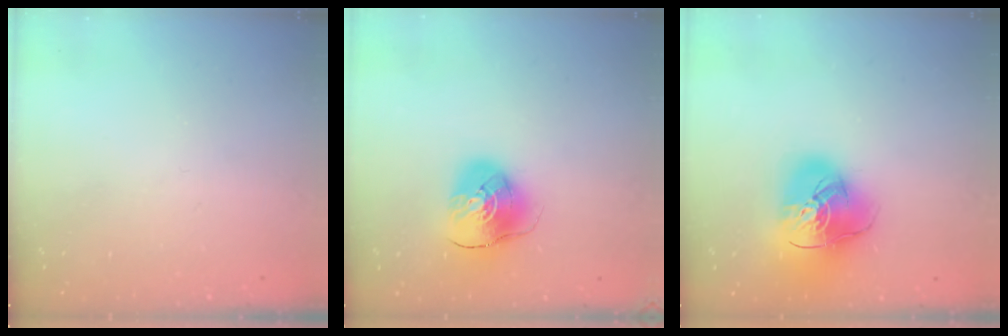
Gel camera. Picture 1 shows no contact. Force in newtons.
{"total": 10.2, "press": 10.1, "slide": 1.4}
{"total": 19.5, "press": 19.4, "slide": 2.3}